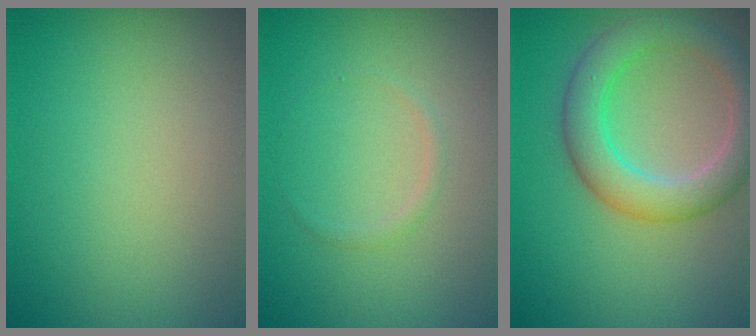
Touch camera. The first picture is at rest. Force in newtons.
{"total": 0.6, "press": 0.6, "slide": 0.0}
{"total": 5.1, "press": 5.1, "slide": 0.2}